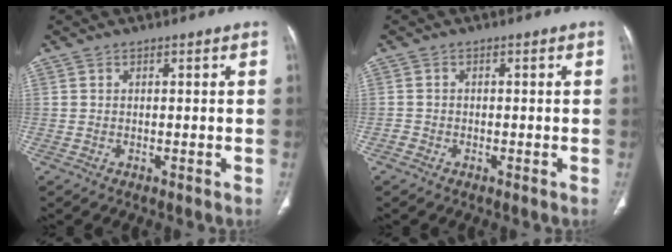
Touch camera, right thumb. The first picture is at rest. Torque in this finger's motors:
{"motor_torque": [-0.17, 0.55, -0.39, 0.38, -0.13]}